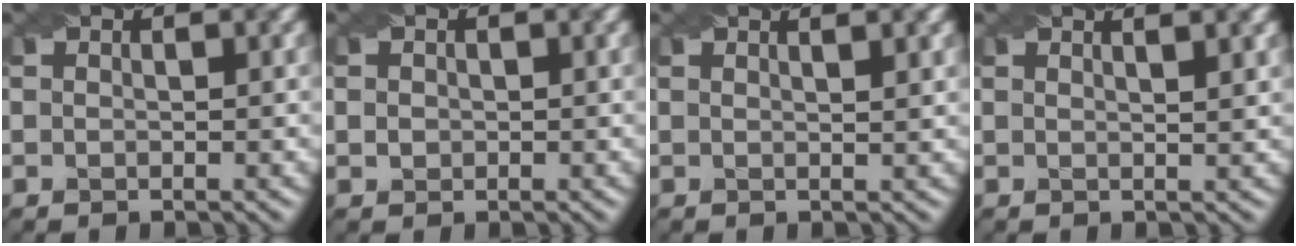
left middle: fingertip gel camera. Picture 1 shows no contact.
{"total": 1.1, "force": [0.2, 1.0, 0.4], "torque": [-0.007, 0.000, 0.003]}
{"total": 2.8, "force": [1.7, 1.0, 2.0], "torque": [-0.007, 0.009, -0.001]}
{"total": 3.4, "force": [2.0, 1.2, 2.5], "torque": [-0.007, 0.013, -0.001]}